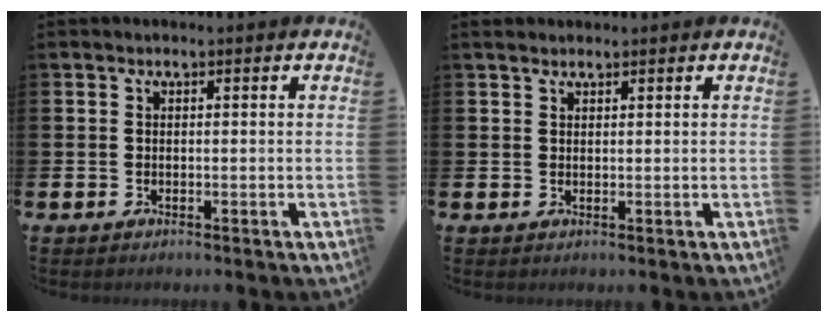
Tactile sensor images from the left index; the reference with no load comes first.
{"total": 1.3, "force": [1.3, 0.4, 0.2], "torque": [0.008, -0.003, 0.021]}